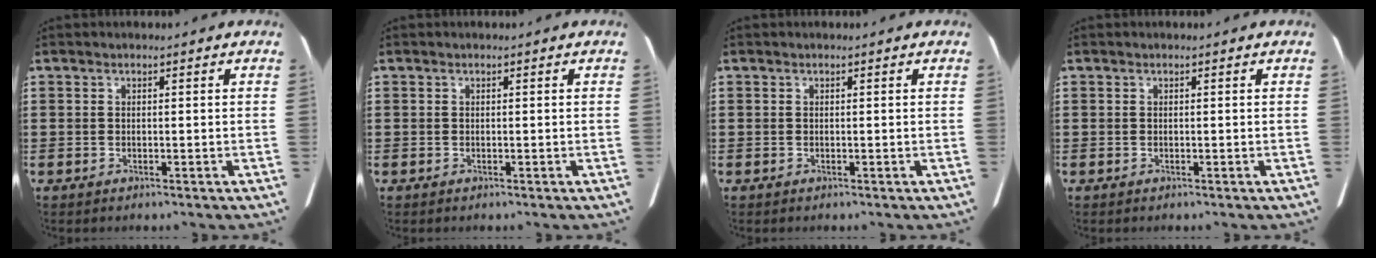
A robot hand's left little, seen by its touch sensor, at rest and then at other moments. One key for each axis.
{"total": 0.0}
{"total": 0.0}
{"total": 0.0}